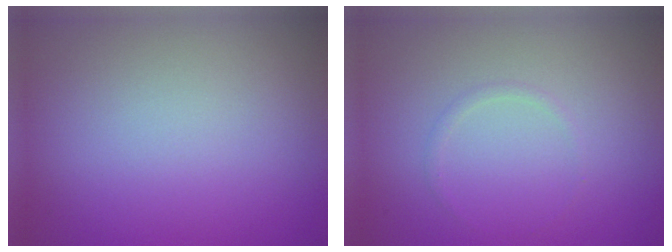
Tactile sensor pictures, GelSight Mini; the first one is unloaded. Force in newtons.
{"total": 0.6, "press": 0.6, "slide": 0.0}